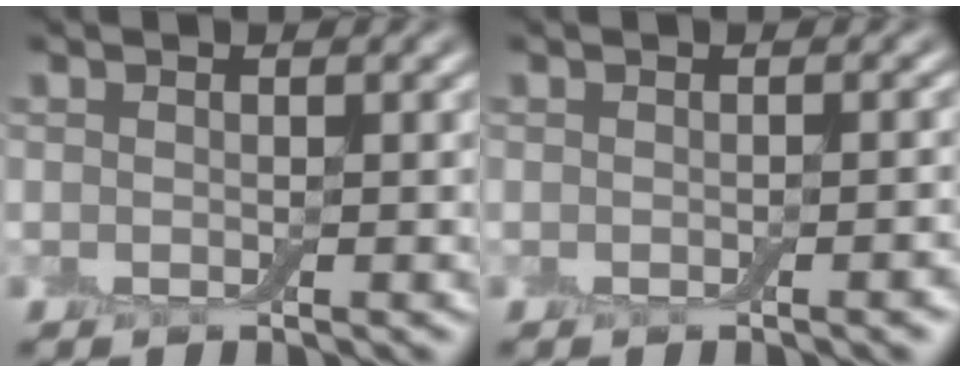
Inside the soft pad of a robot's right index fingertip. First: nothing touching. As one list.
[{"total": 1.4, "force": [-0.6, 0.2, 1.3], "torque": [-0.012, 0.000, -0.006]}]